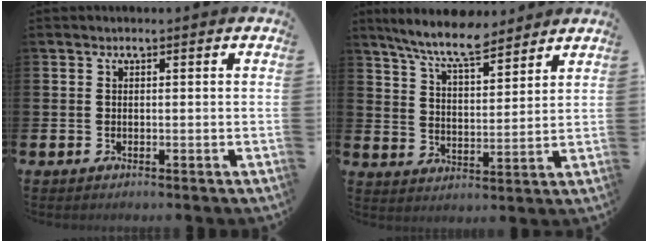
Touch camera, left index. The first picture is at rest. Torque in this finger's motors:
{"motor_torque": [1.05, -1.09, 0.28, 0.21]}